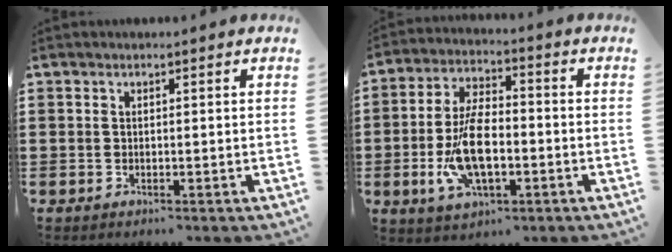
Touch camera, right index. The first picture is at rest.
{"total": 10.0, "force": [-2.1, 4.8, 8.5], "torque": [-0.185, -0.001, -0.041]}